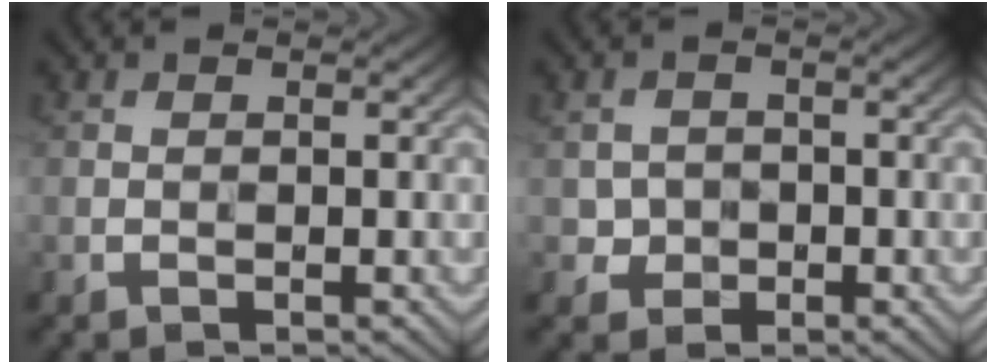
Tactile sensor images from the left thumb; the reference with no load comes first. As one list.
[{"total": 2.1, "force": [-0.5, 2.0, 0.5], "torque": [-0.010, -0.001, -0.011]}]